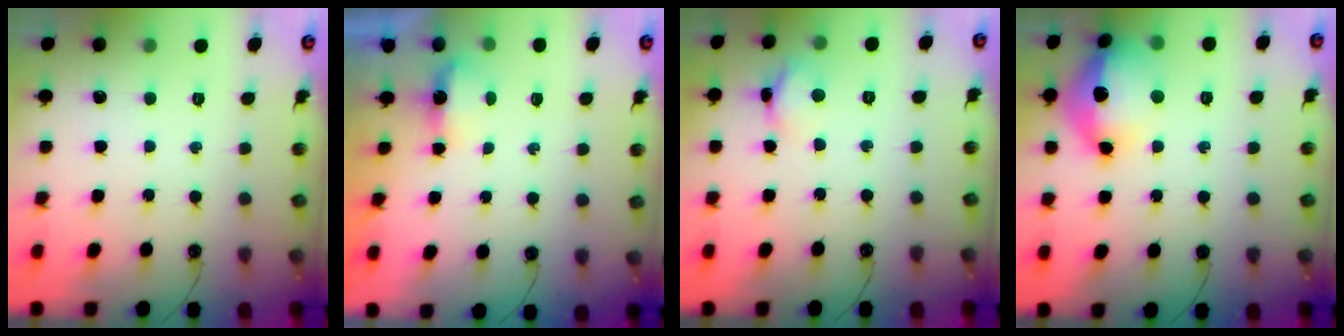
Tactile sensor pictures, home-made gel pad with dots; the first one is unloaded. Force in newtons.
{"total": 3.0, "press": 2.9, "slide": 0.6}
{"total": 5.6, "press": 5.6, "slide": 0.5}
{"total": 17.9, "press": 17.3, "slide": 4.3}